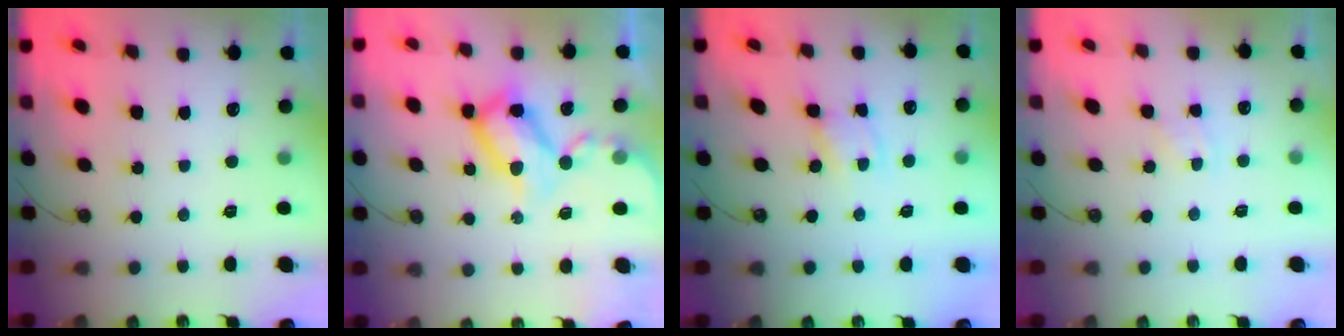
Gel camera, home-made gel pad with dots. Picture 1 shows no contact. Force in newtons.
{"total": 14.4, "press": 14.4, "slide": 1.0}
{"total": 1.9, "press": 1.9, "slide": 0.2}
{"total": 2.0, "press": 2.0, "slide": 0.3}